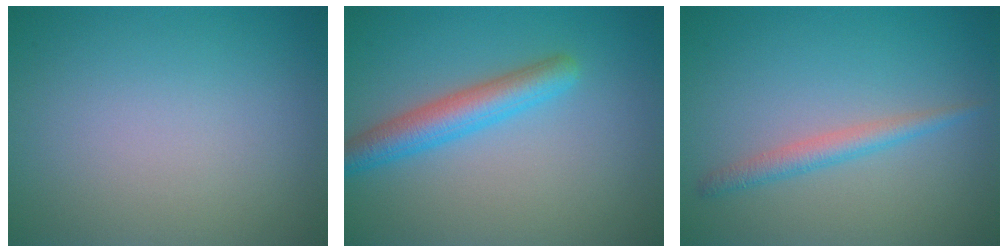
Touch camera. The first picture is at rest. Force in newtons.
{"total": 3.8, "press": 3.8, "slide": 0.2}
{"total": 2.0, "press": 2.0, "slide": 0.1}